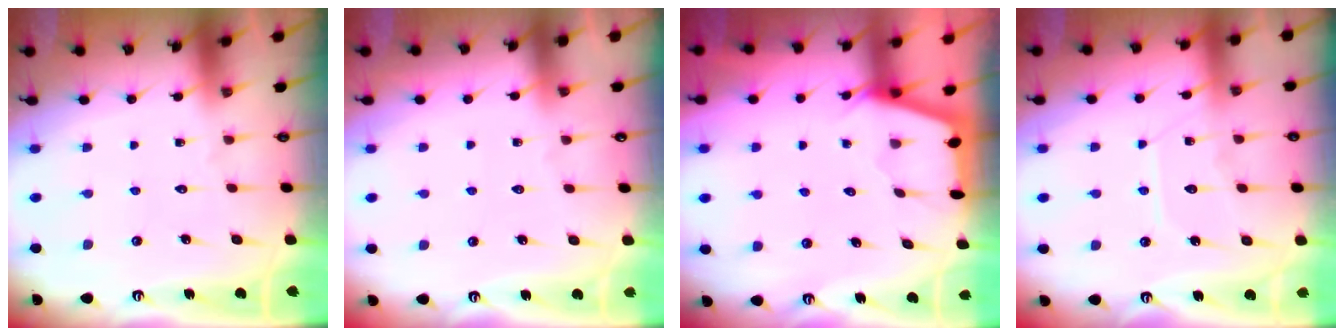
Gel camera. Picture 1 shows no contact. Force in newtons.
{"total": 2.6, "press": 2.5, "slide": 0.5}
{"total": 2.4, "press": 2.4, "slide": 0.4}
{"total": 8.1, "press": 8.1, "slide": 0.8}